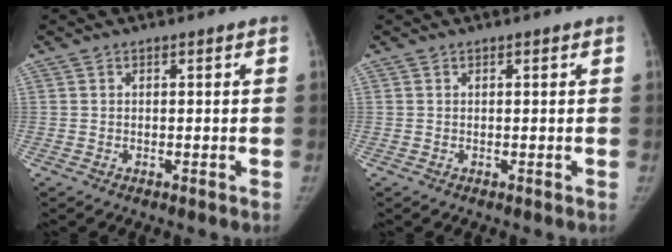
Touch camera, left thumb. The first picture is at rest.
{"total": 0.0}